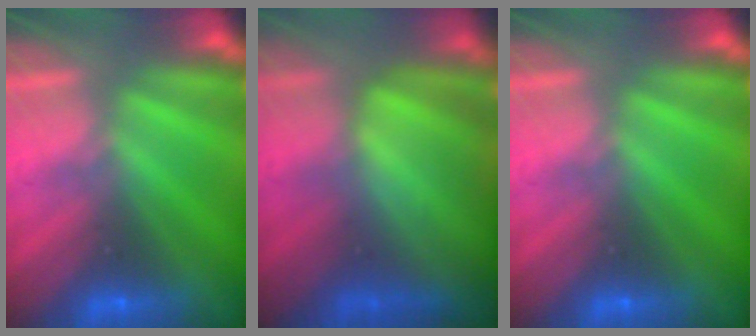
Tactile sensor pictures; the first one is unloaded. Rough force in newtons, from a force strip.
{"total": 7.4}
{"total": 0.0}